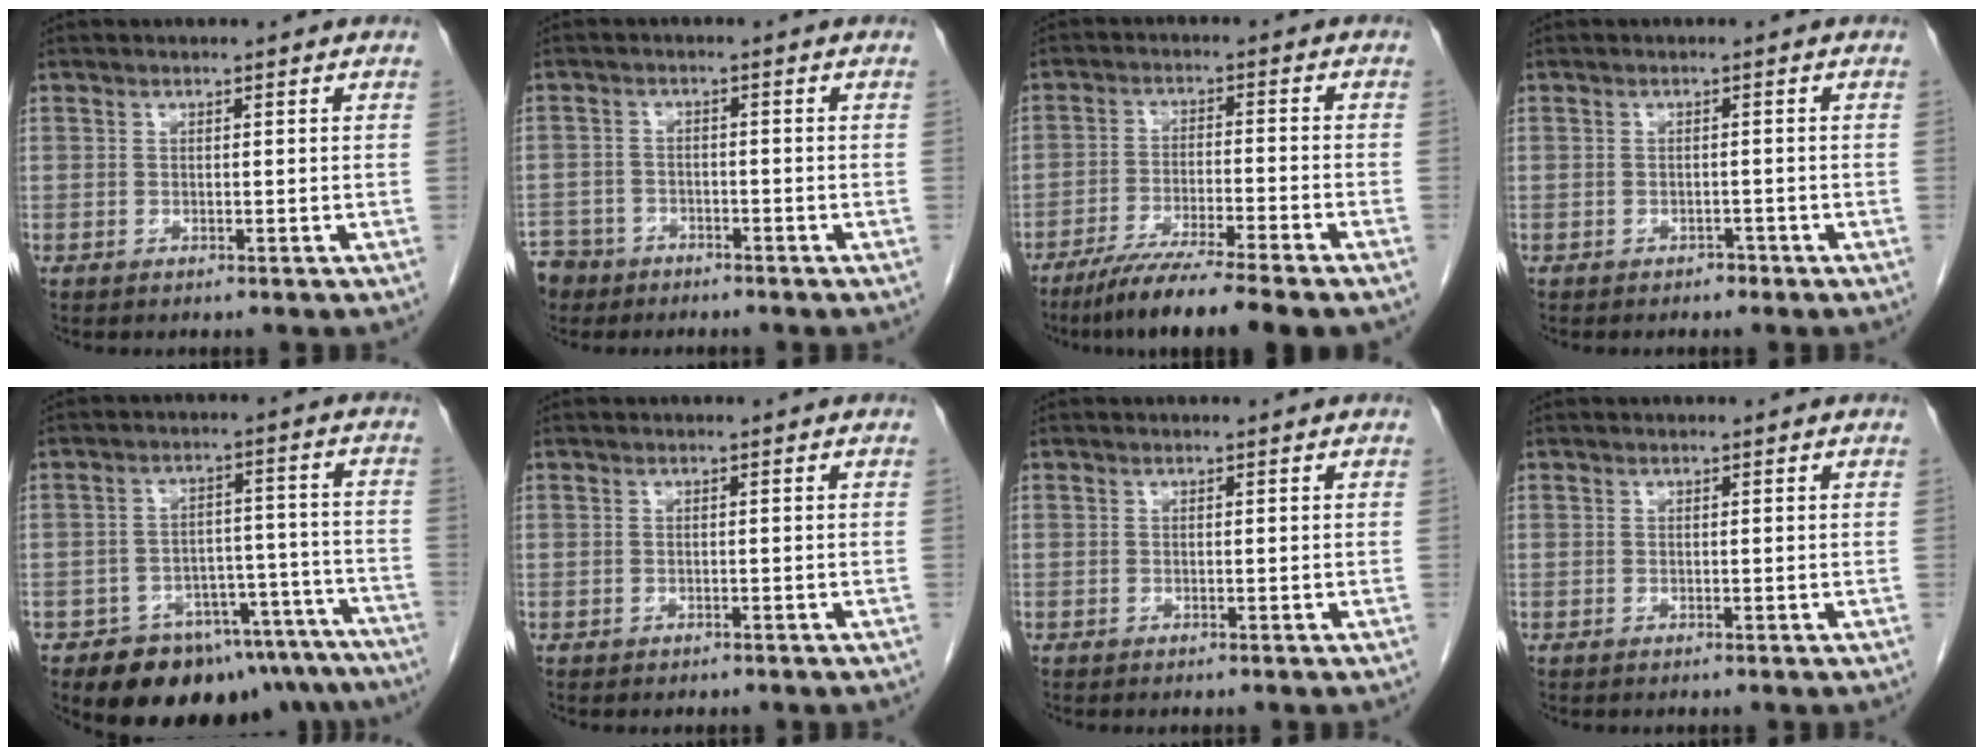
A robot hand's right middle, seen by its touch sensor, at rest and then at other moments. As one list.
[{"total": 7.9, "force": [-5.9, 5.2, 1.2], "torque": [-0.048, -0.002, -0.104]}, {"total": 10.1, "force": [-8.0, -0.9, 6.2], "torque": [-0.100, -0.032, -0.132]}, {"total": 1.1, "force": [-0.9, 0.5, 0.3], "torque": [-0.011, 0.000, -0.013]}, {"total": 17.7, "force": [-14.8, 7.6, 6.0], "torque": [-0.037, 0.040, -0.189]}, {"total": 0.7, "force": [-0.5, 0.3, 0.2], "torque": [-0.015, -0.001, -0.006]}, {"total": 0.0}, {"total": 0.0}]